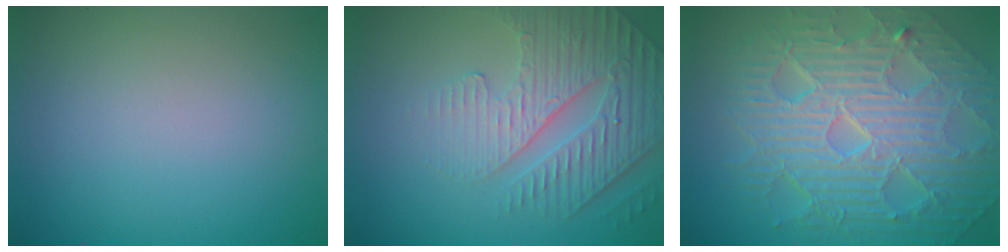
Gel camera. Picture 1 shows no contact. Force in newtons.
{"total": 4.2, "press": 4.0, "slide": 1.4}
{"total": 10.7, "press": 7.0, "slide": 8.1}